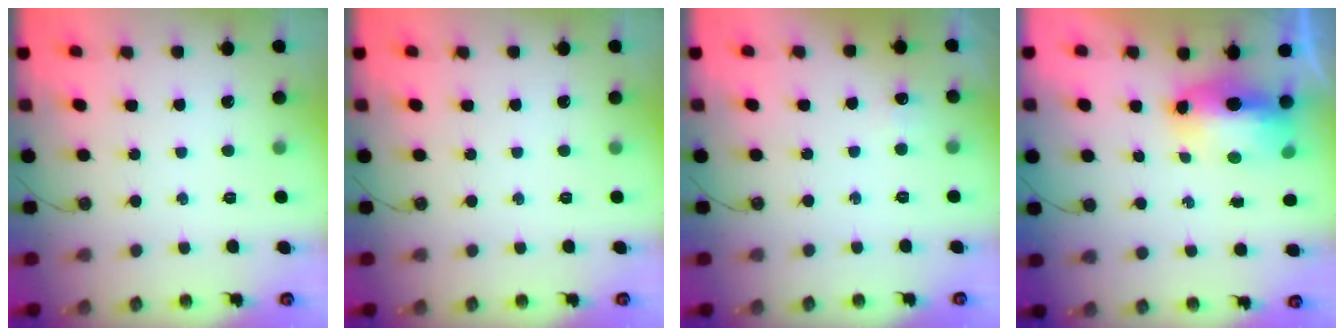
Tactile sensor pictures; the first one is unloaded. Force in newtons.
{"total": 0.0}
{"total": 4.3, "press": 4.2, "slide": 0.7}
{"total": 10.5, "press": 10.4, "slide": 1.5}